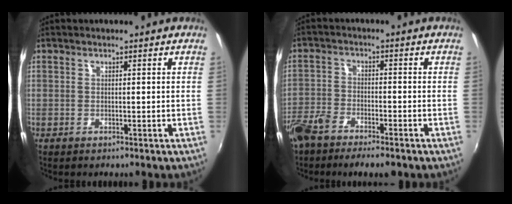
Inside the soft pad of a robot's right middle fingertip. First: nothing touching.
{"total": 8.5, "force": [-6.4, 2.9, 4.8], "torque": [-0.119, -0.019, -0.124]}